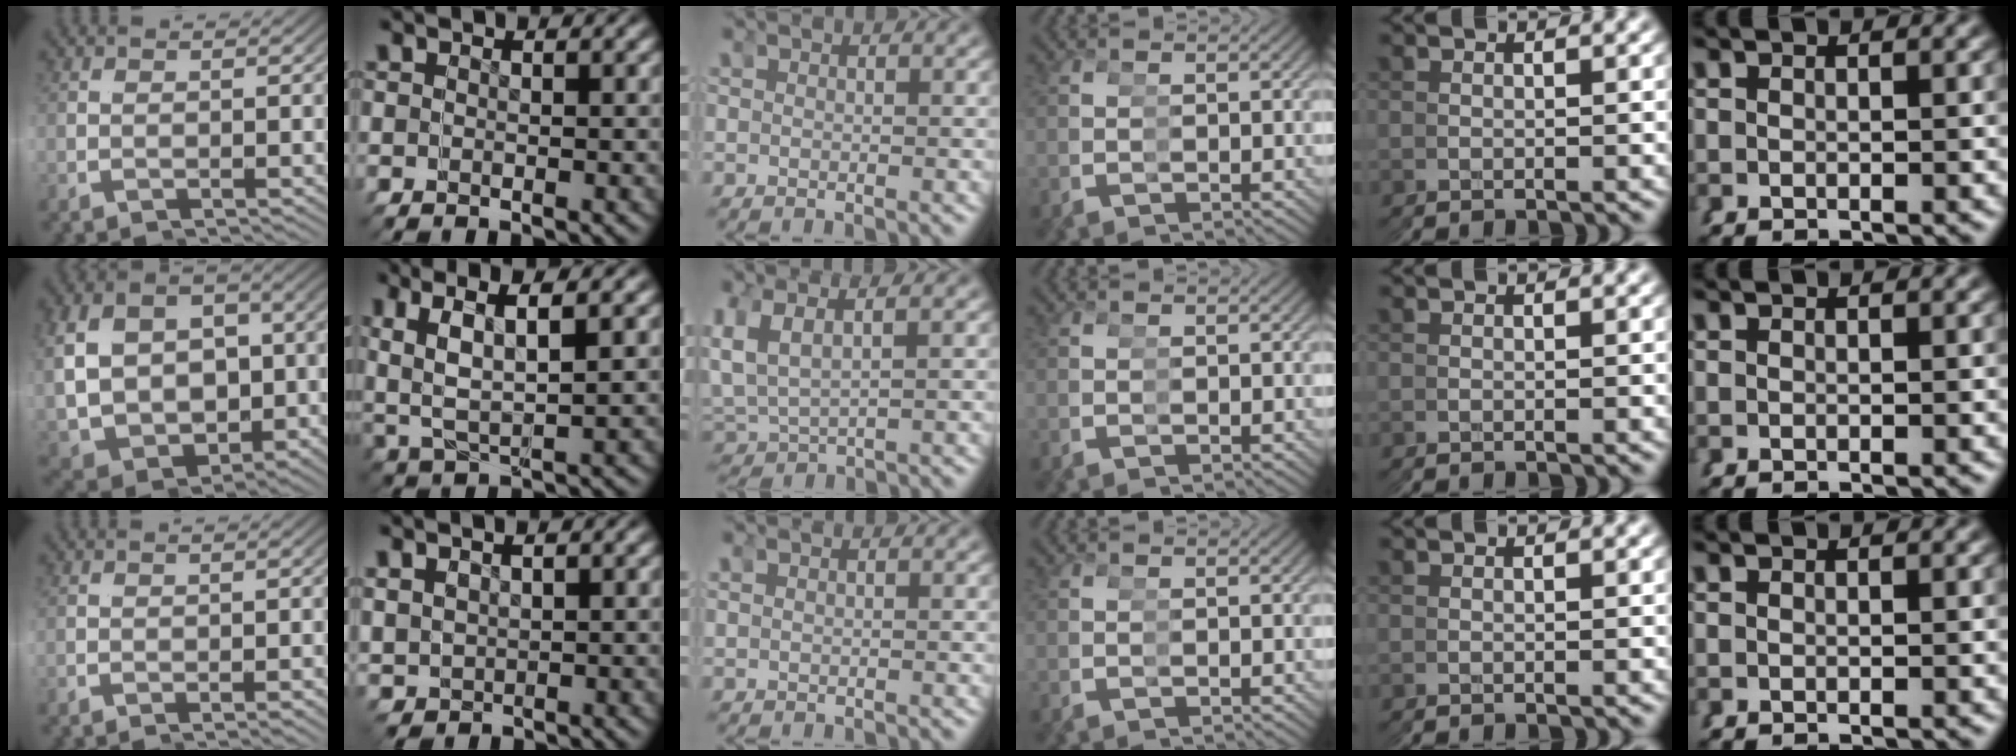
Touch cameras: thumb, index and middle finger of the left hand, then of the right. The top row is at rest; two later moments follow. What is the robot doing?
{"motion": "grasp_and_lifting", "object": "hoodie"}